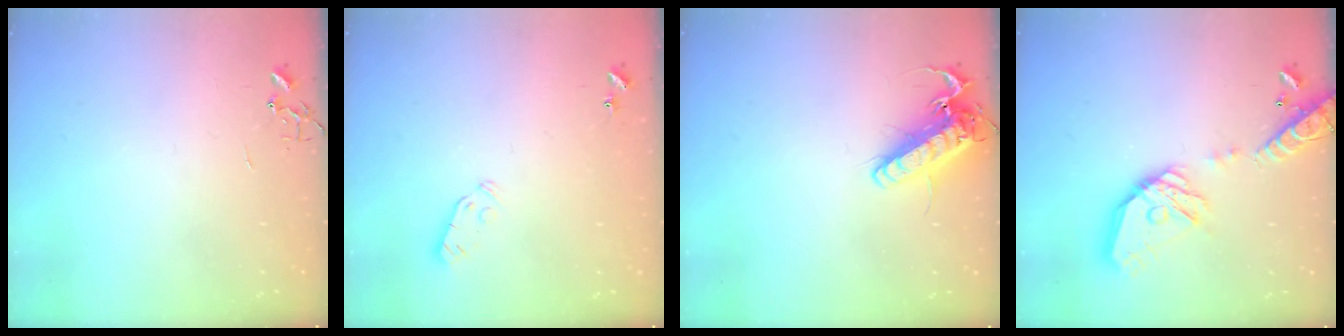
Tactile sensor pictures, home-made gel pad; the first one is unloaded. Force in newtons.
{"total": 3.7, "press": 3.6, "slide": 0.6}
{"total": 16.2, "press": 16.0, "slide": 2.5}
{"total": 18.9, "press": 18.8, "slide": 2.4}